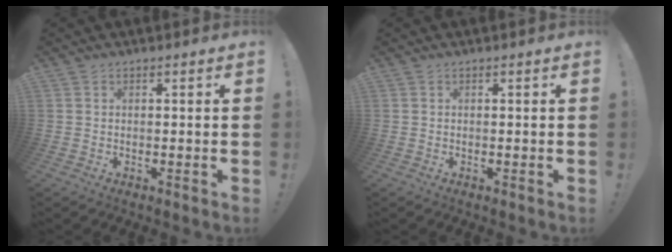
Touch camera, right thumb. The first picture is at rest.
{"total": 0.0}